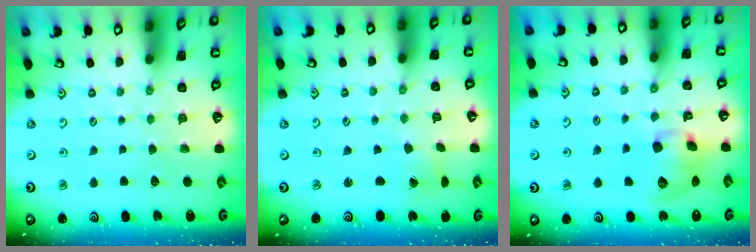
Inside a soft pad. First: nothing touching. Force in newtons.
{"total": 1.6, "press": 1.6, "slide": 0.3}
{"total": 10.8, "press": 10.7, "slide": 1.8}